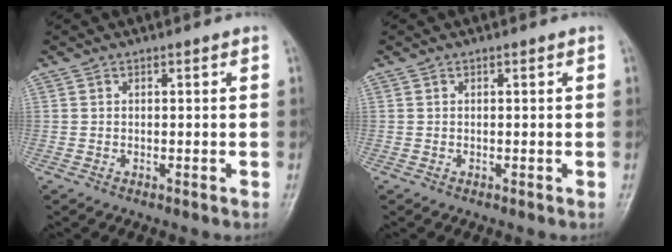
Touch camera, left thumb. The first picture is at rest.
{"total": 0.0}